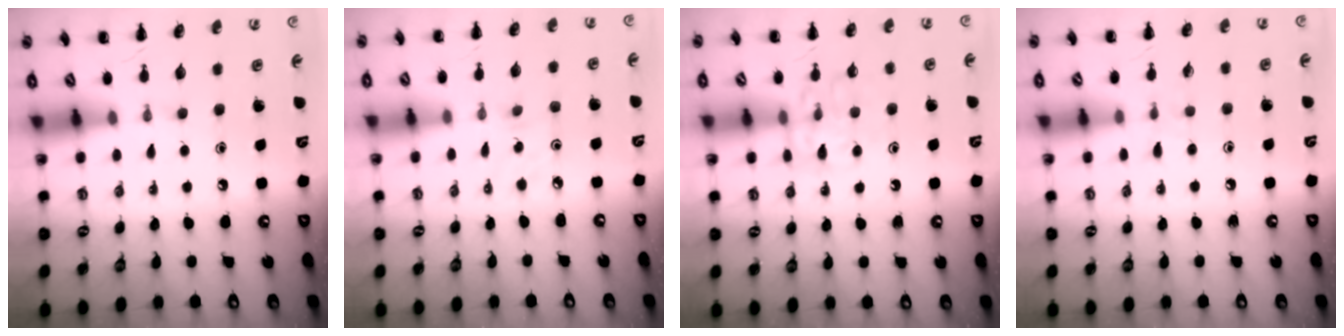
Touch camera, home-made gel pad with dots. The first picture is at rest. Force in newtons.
{"total": 2.1, "press": 2.0, "slide": 0.8}
{"total": 10.7, "press": 10.6, "slide": 0.8}
{"total": 4.7, "press": 4.2, "slide": 1.9}